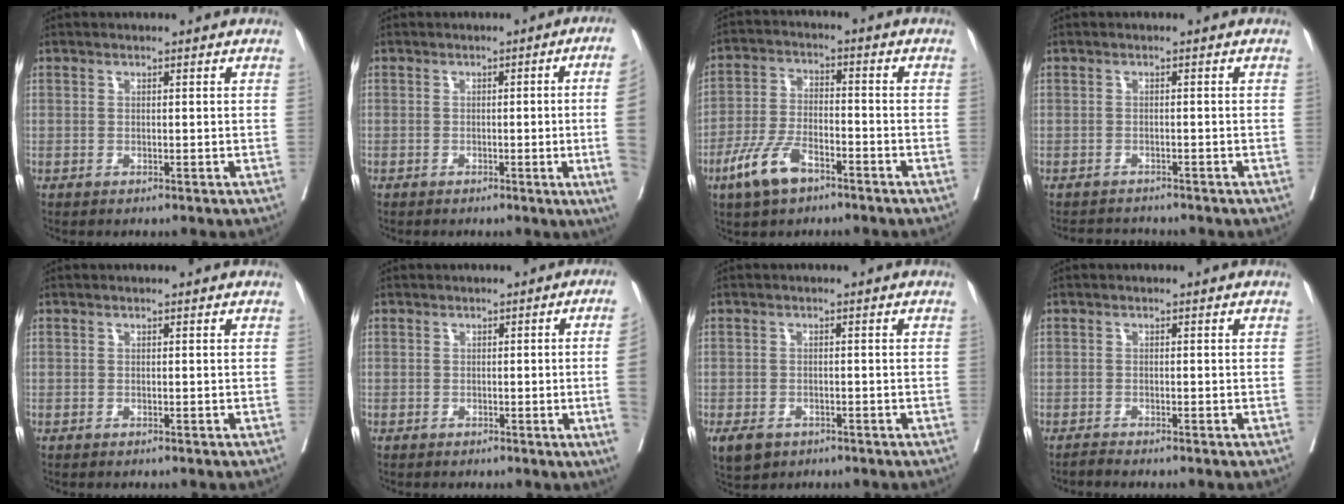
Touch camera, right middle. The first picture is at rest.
{"total": 10.8, "force": [-1.4, -3.2, 10.3], "torque": [-0.099, -0.018, -0.020]}
{"total": 8.2, "force": [-5.1, 3.1, 5.6], "torque": [-0.126, -0.002, -0.097]}
{"total": 3.3, "force": [-3.3, 0.5, 0.2], "torque": [-0.002, -0.011, -0.051]}
{"total": 0.0}
{"total": 6.9, "force": [-0.8, -2.2, 6.5], "torque": [-0.078, -0.016, -0.008]}
{"total": 4.3, "force": [-2.7, 2.9, 1.8], "torque": [-0.034, -0.004, -0.037]}
{"total": 0.7, "force": [-0.7, -0.2, 0.0], "torque": [-0.006, -0.004, -0.014]}